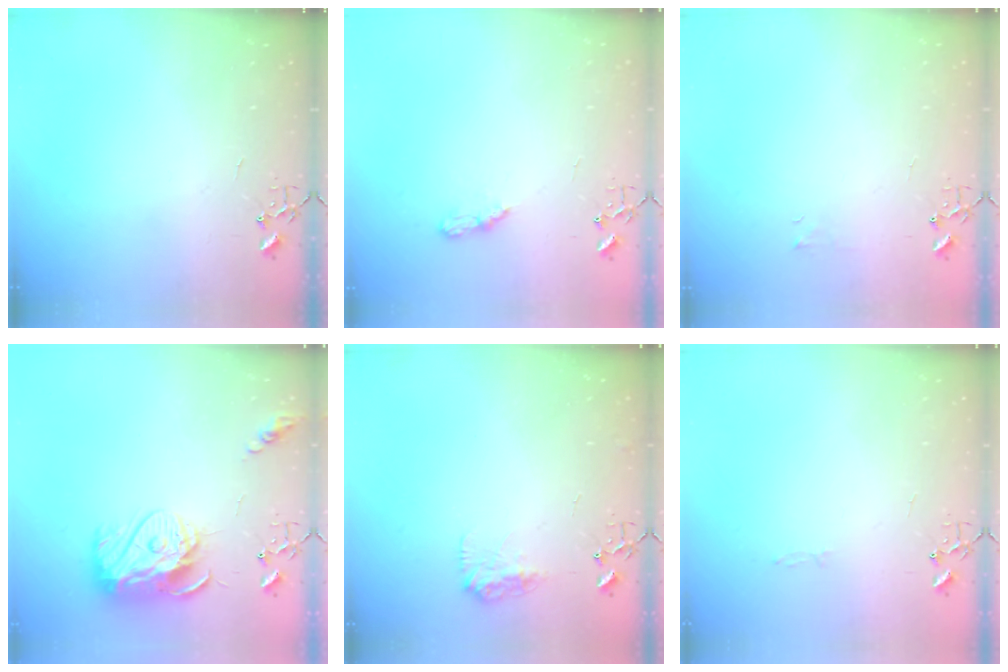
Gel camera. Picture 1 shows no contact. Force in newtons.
{"total": 6.5, "press": 6.5, "slide": 0.5}
{"total": 3.4, "press": 3.4, "slide": 0.5}
{"total": 13.8, "press": 13.7, "slide": 1.2}
{"total": 9.4, "press": 9.4, "slide": 0.3}
{"total": 2.6, "press": 2.6, "slide": 0.3}